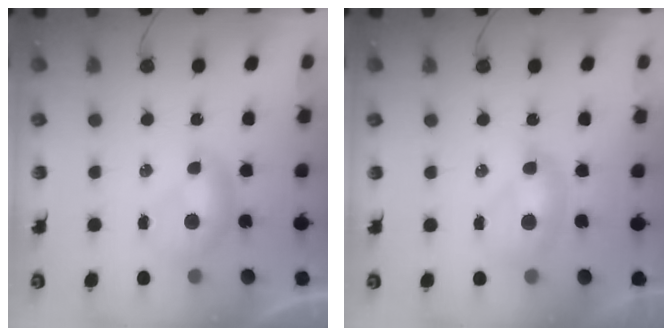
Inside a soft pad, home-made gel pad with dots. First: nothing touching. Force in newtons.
{"total": 2.0, "press": 1.9, "slide": 0.4}